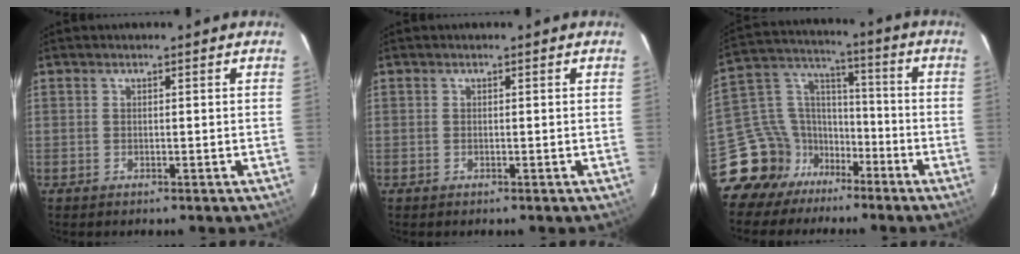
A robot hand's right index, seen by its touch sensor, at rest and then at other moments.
{"total": 0.0}
{"total": 13.6, "force": [-9.5, 9.3, 2.8], "torque": [-0.076, 0.056, -0.165]}